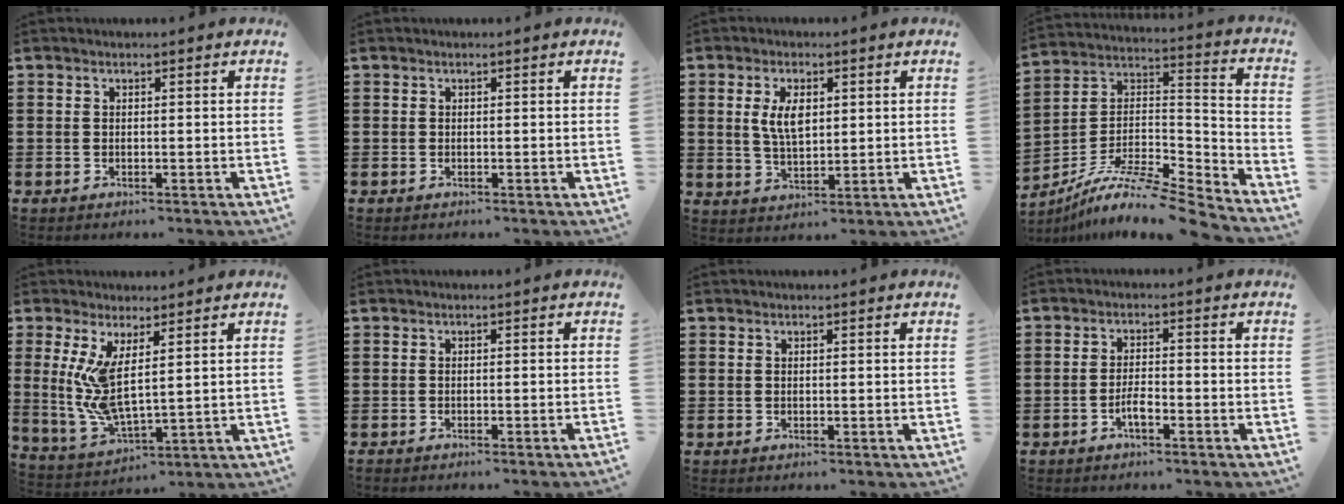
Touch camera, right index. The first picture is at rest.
{"total": 0.0}
{"total": 5.2, "force": [1.2, 2.4, 4.4], "torque": [-0.084, 0.006, 0.018]}
{"total": 9.3, "force": [-7.9, 1.3, 4.8], "torque": [-0.092, -0.001, -0.161]}
{"total": 7.7, "force": [2.7, 2.4, 6.7], "torque": [-0.164, -0.024, 0.047]}
{"total": 1.1, "force": [-1.0, -0.4, 0.2], "torque": [-0.003, -0.002, -0.020]}
{"total": 0.0}
{"total": 2.8, "force": [-1.6, 0.7, 2.1], "torque": [-0.044, 0.002, -0.032]}